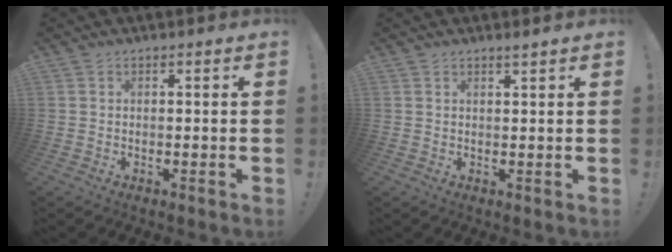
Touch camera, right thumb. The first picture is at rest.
{"total": 1.1, "force": [1.0, -0.2, 0.6], "torque": [-0.011, 0.000, 0.017]}